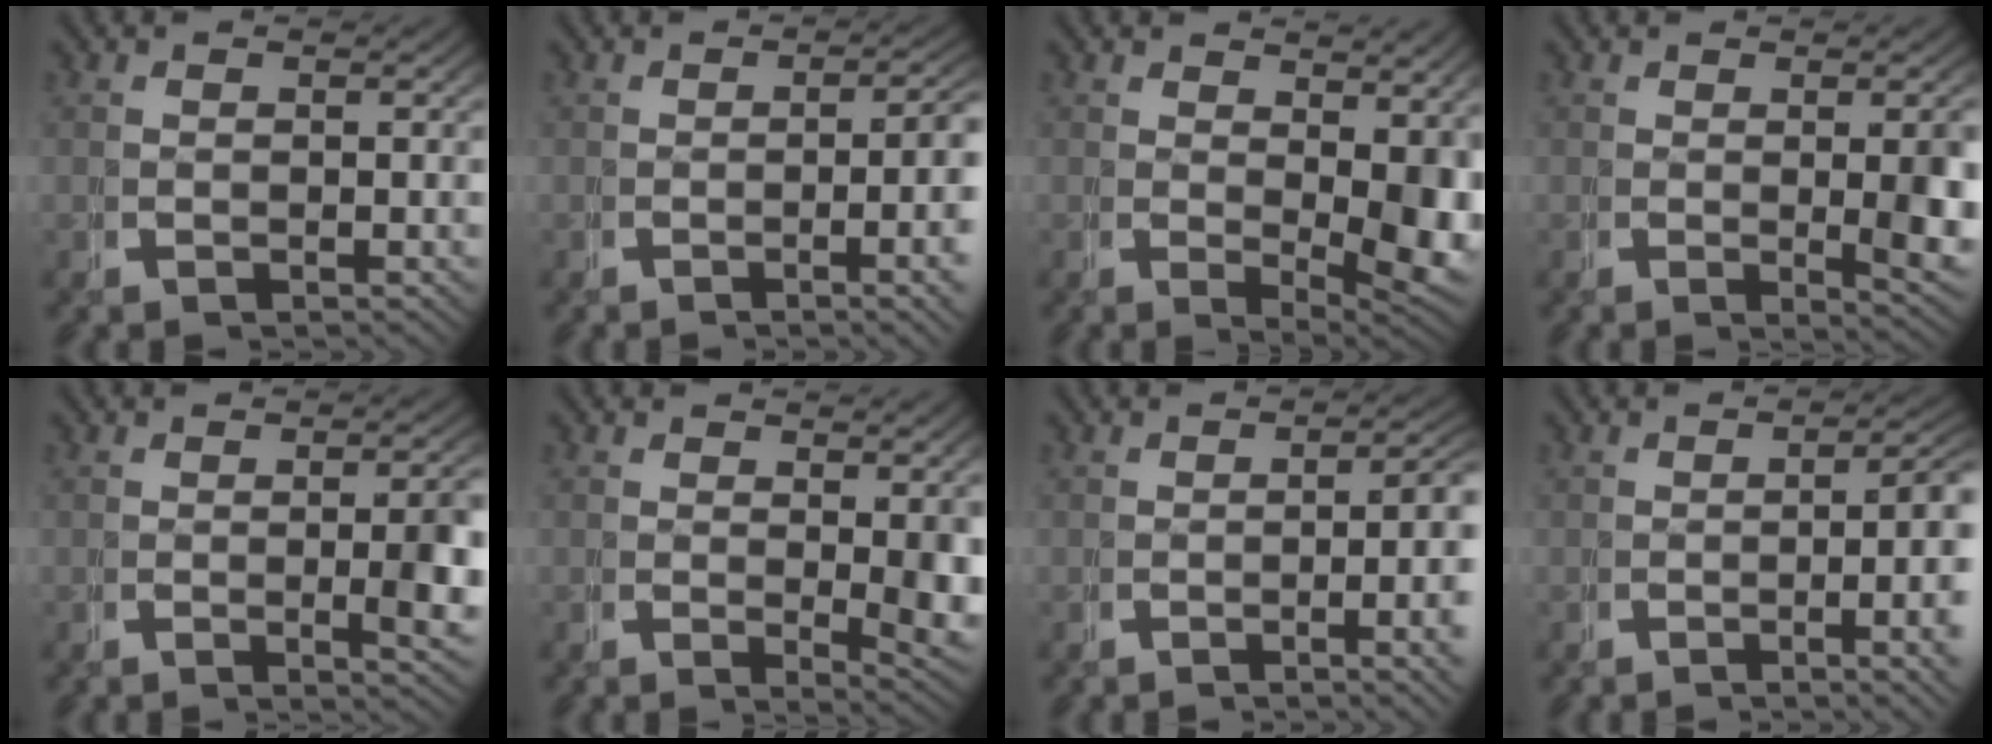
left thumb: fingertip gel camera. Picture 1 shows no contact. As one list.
[{"total": 4.7, "force": [-0.9, 1.0, 4.5], "torque": [-0.061, 0.001, -0.015]}, {"total": 6.1, "force": [0.6, 2.8, 5.4], "torque": [-0.069, -0.034, 0.029]}, {"total": 4.8, "force": [-0.1, 1.2, 4.6], "torque": [-0.069, -0.014, 0.005]}, {"total": 4.3, "force": [-0.2, 0.9, 4.2], "torque": [-0.059, -0.007, -0.001]}, {"total": 4.2, "force": [0.6, 1.5, 3.9], "torque": [-0.053, -0.023, 0.018]}, {"total": 5.2, "force": [-0.8, 1.2, 5.0], "torque": [-0.067, 0.001, -0.012]}, {"total": 6.1, "force": [-0.9, 1.7, 5.8], "torque": [-0.076, 0.000, -0.014]}]